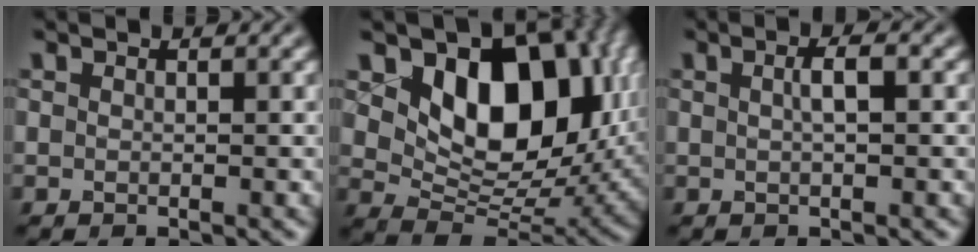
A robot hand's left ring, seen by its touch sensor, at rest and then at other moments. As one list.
[{"total": 12.1, "force": [3.7, 7.9, 8.4], "torque": [-0.121, -0.017, 0.068]}, {"total": 1.7, "force": [0.2, 0.3, 1.6], "torque": [-0.031, 0.006, 0.003]}]